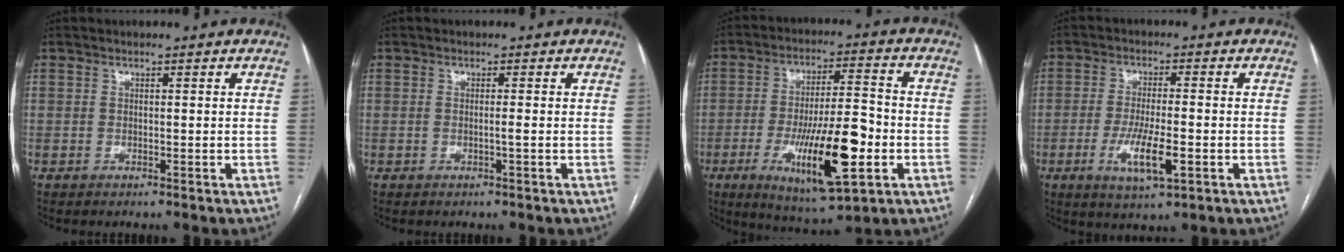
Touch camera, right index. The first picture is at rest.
{"total": 0.9, "force": [-0.2, -0.2, 0.8], "torque": [-0.011, 0.000, -0.006]}
{"total": 16.7, "force": [-5.1, 3.5, 15.5], "torque": [-0.272, -0.010, -0.076]}
{"total": 7.7, "force": [-2.5, 1.3, 7.2], "torque": [-0.137, -0.014, -0.042]}